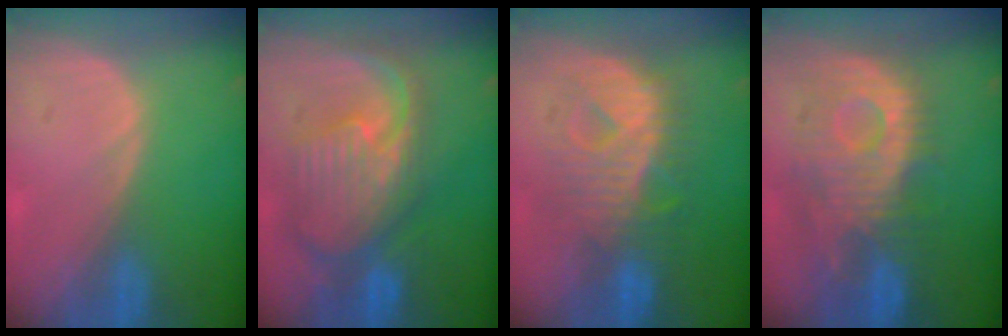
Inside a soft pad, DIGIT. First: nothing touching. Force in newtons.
{"total": 11.4, "press": 9.9, "slide": 5.7}
{"total": 9.1, "press": 9.1, "slide": 0.5}
{"total": 11.2, "press": 10.3, "slide": 4.5}